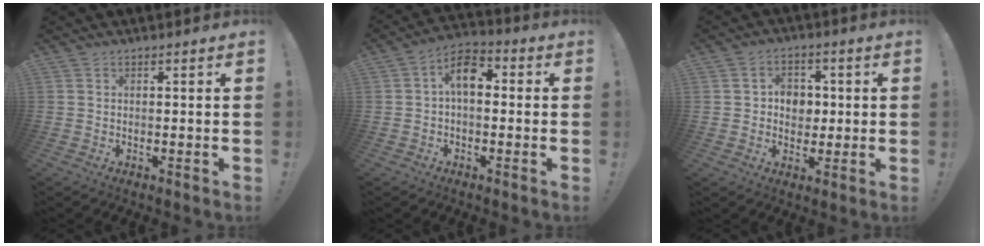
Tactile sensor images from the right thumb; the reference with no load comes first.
{"total": 8.2, "force": [1.1, 4.9, 6.5], "torque": [-0.119, 0.010, 0.022]}
{"total": 6.7, "force": [0.7, 6.1, 2.7], "torque": [-0.029, -0.004, 0.012]}